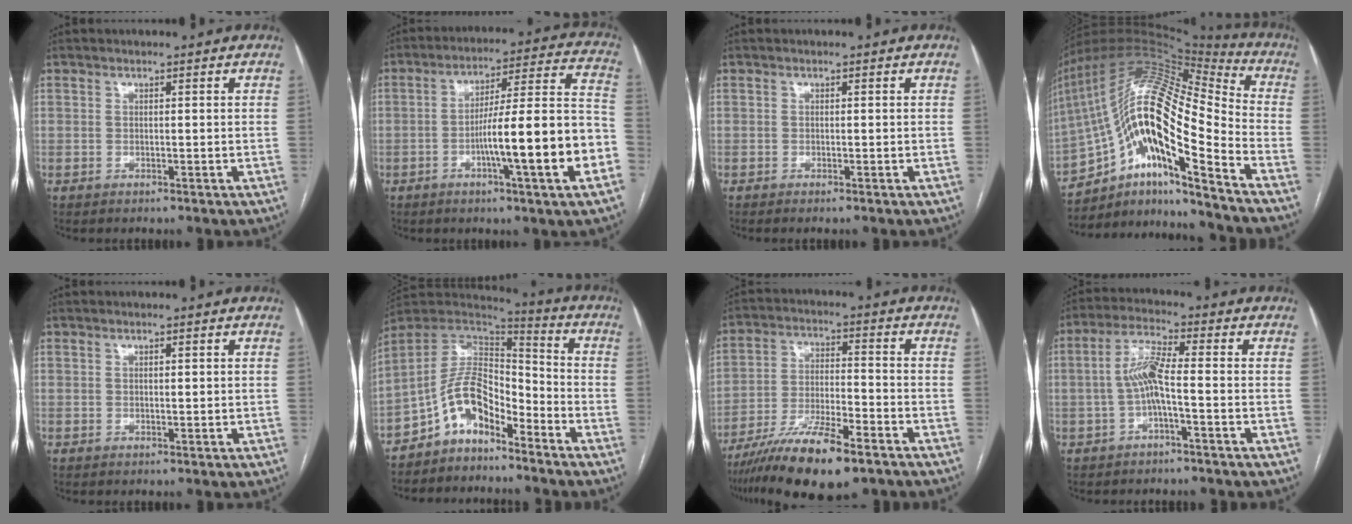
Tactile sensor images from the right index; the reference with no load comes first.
{"total": 16.9, "force": [-5.4, 0.0, 16.0], "torque": [-0.225, 0.015, -0.082]}
{"total": 0.6, "force": [-0.5, -0.1, 0.3], "torque": [-0.005, -0.002, -0.012]}
{"total": 22.9, "force": [-11.9, 4.9, 18.9], "torque": [-0.348, 0.022, -0.207]}
{"total": 0.7, "force": [0.2, 0.2, 0.6], "torque": [-0.010, -0.001, 0.001]}
{"total": 10.3, "force": [-6.6, 5.0, 6.1], "torque": [-0.113, 0.036, -0.128]}
{"total": 15.0, "force": [-10.3, 2.8, 10.5], "torque": [-0.194, -0.027, -0.183]}
{"total": 5.8, "force": [-1.1, 0.5, 5.7], "torque": [-0.115, 0.016, -0.023]}